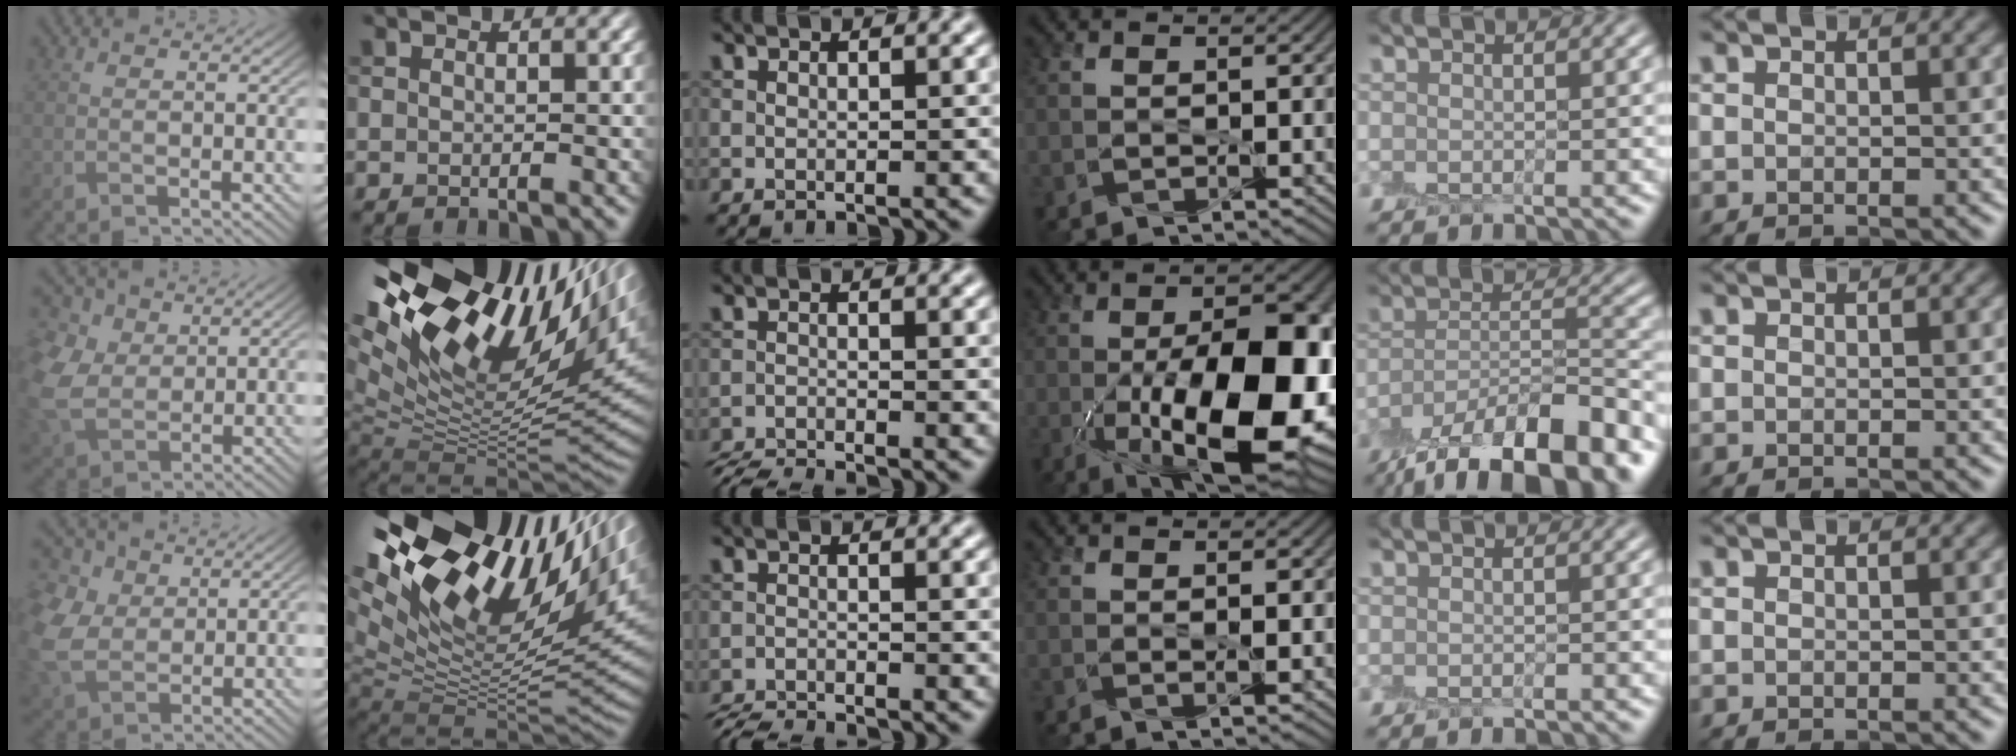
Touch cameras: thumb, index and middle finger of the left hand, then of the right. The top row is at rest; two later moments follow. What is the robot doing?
{"motion": "peel", "object": "postage stamp"}